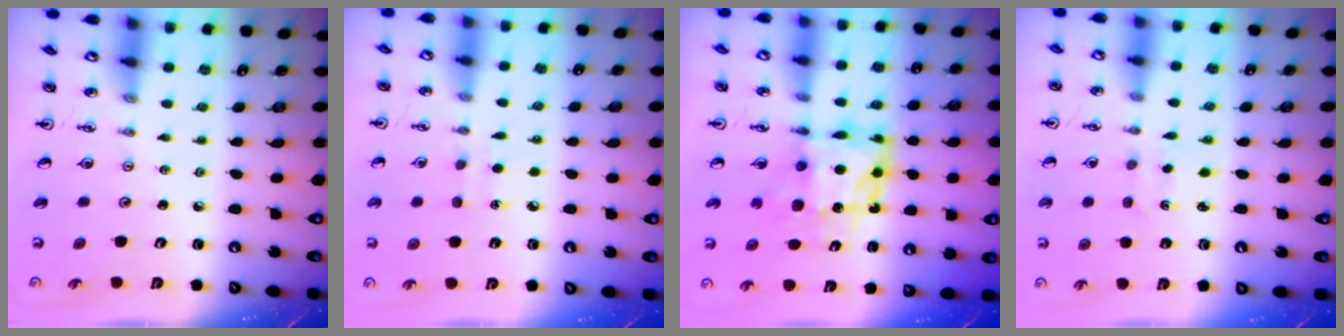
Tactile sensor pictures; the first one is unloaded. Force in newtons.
{"total": 4.5, "press": 4.4, "slide": 0.6}
{"total": 8.9, "press": 8.8, "slide": 0.7}
{"total": 1.4, "press": 1.3, "slide": 0.4}